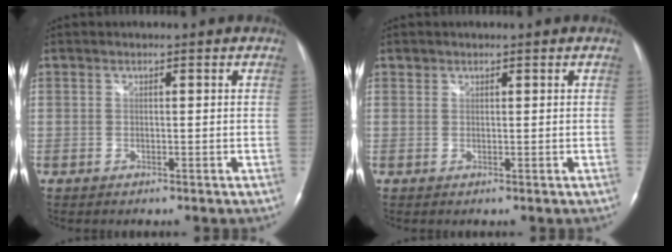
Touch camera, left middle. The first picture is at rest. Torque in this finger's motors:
{"motor_torque": [0.05, -0.08, 0.05, 0.01]}